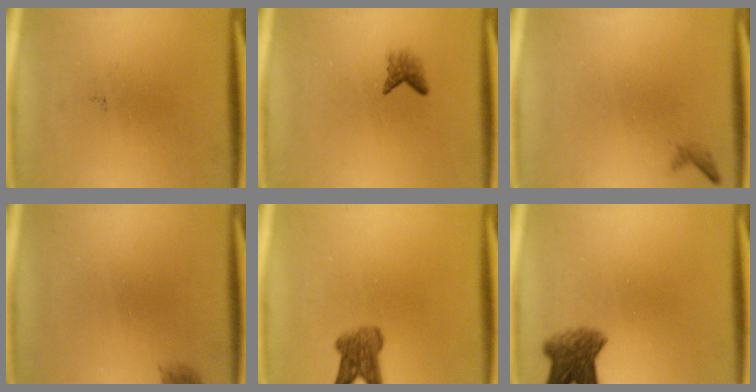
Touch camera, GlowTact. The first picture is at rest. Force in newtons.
{"total": 1.6}
{"total": 0.6}
{"total": 1.1}
{"total": 4.7}
{"total": 5.5}